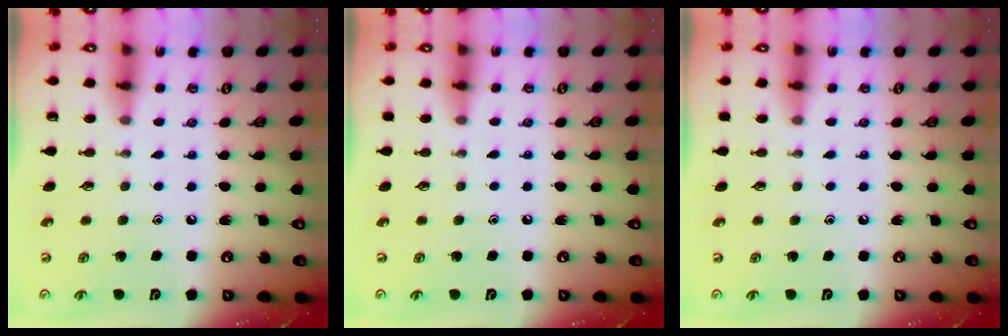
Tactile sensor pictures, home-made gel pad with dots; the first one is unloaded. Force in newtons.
{"total": 2.3, "press": 2.3, "slide": 0.4}
{"total": 0.0}